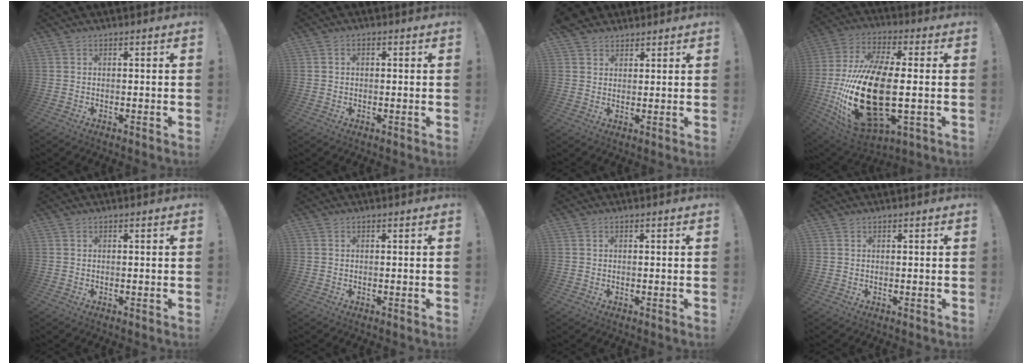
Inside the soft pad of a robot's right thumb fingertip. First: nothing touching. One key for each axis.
{"total": 1.2, "fx": -0.3, "fy": 0.9, "fz": 0.7, "tx": -0.018, "ty": 0.006, "tz": -0.005}
{"total": 3.8, "fx": 2.7, "fy": 2.6, "fz": 0.5, "tx": -0.007, "ty": -0.011, "tz": 0.052}
{"total": 27.6, "fx": -2.4, "fy": 13.5, "fz": 24.0, "tx": -0.503, "ty": 0.000, "tz": -0.027}
{"total": 0.0}
{"total": 0.0}
{"total": 0.0}
{"total": 0.0}